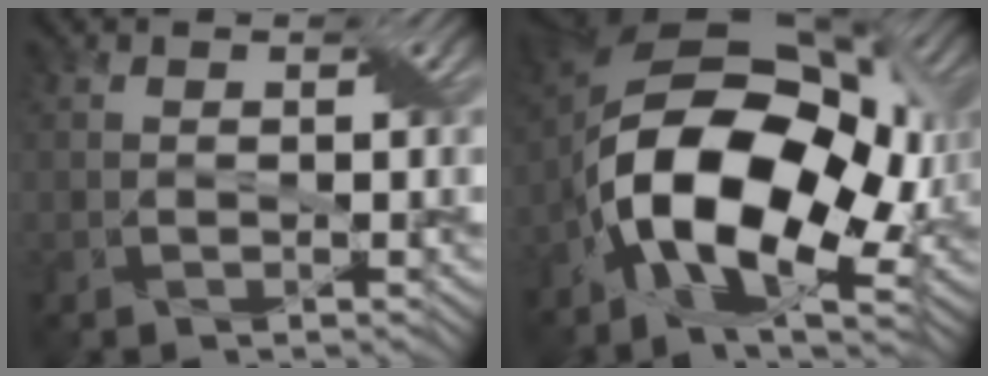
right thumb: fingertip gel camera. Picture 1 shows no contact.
{"total": 17.5, "force": [-4.0, 9.8, 13.9], "torque": [-0.269, -0.013, -0.069]}